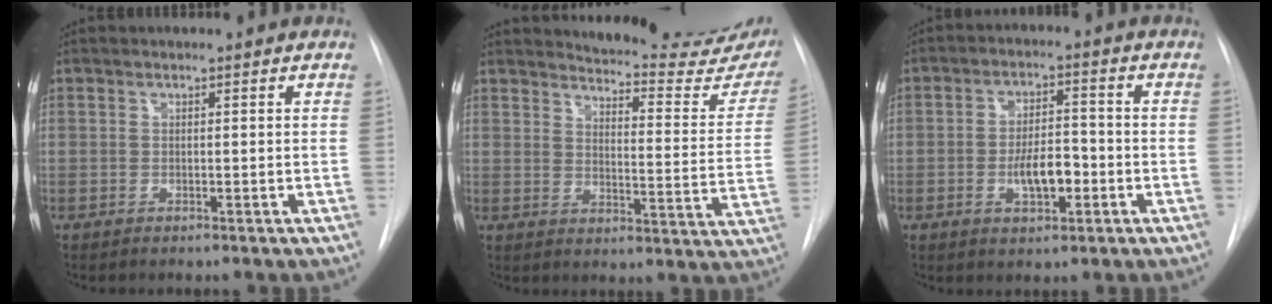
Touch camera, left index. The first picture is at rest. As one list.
[{"total": 20.1, "force": [19.1, 3.0, 5.3], "torque": [-0.054, -0.103, 0.213]}, {"total": 6.2, "force": [-1.9, 2.6, 5.3], "torque": [-0.094, 0.007, -0.028]}]